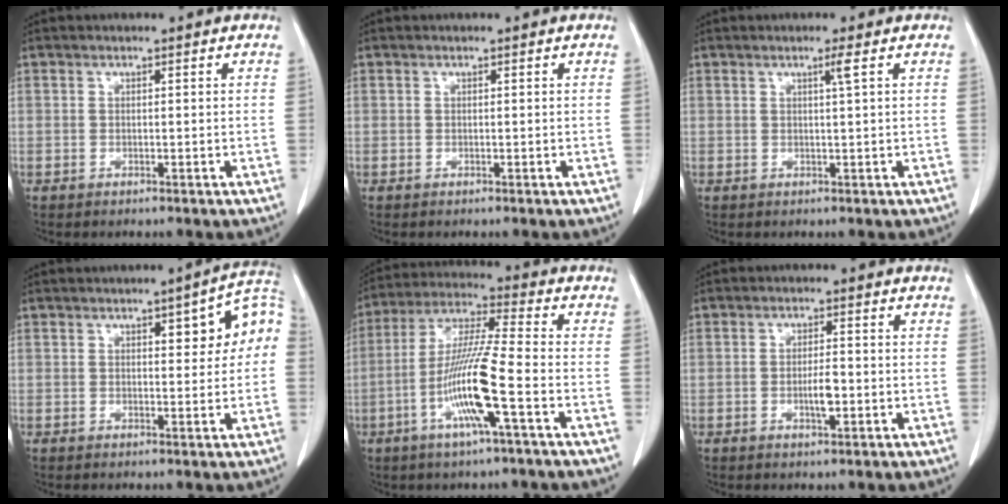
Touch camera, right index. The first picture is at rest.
{"total": 0.0}
{"total": 1.4, "force": [0.6, -0.5, 1.2], "torque": [-0.026, -0.004, 0.013]}
{"total": 7.3, "force": [1.5, 2.1, 6.9], "torque": [-0.081, 0.027, 0.014]}
{"total": 12.6, "force": [-4.2, -0.3, 11.9], "torque": [-0.239, -0.004, -0.087]}
{"total": 3.3, "force": [-0.9, 0.7, 3.1], "torque": [-0.058, 0.000, -0.012]}